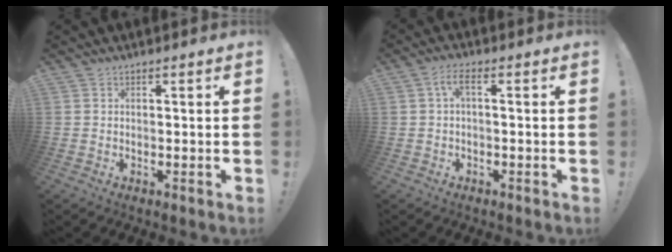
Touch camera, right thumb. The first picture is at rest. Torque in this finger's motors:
{"motor_torque": [-0.06, -0.46, -0.02, 0.50, 0.03]}